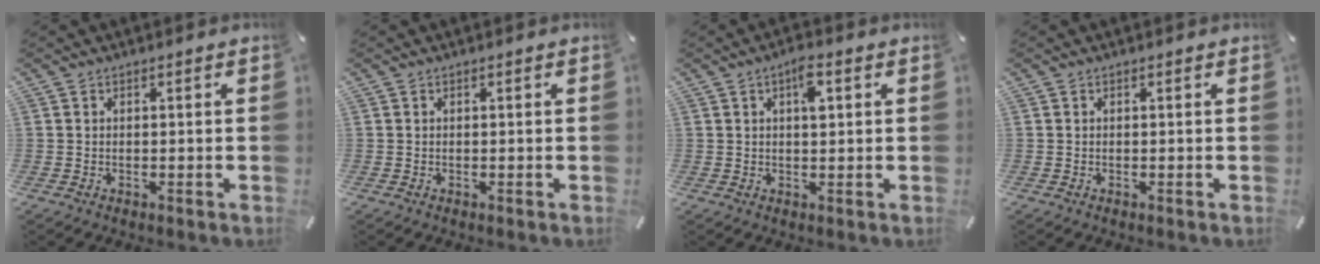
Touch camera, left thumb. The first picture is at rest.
{"total": 0.0}
{"total": 4.3, "force": [1.3, 1.7, 3.7], "torque": [-0.054, 0.000, 0.014]}
{"total": 0.0}